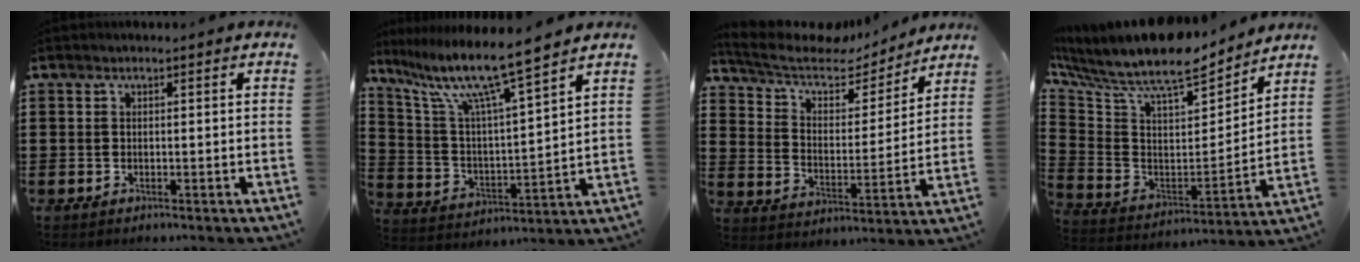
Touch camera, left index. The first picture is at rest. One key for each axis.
{"total": 10.9, "fx": 8.7, "fy": 0.0, "fz": 6.5, "tx": -0.159, "ty": -0.054, "tz": 0.142}
{"total": 7.4, "fx": 6.2, "fy": 2.8, "fz": 3.1, "tx": -0.090, "ty": -0.031, "tz": 0.104}
{"total": 9.7, "fx": 8.6, "fy": 2.1, "fz": 3.9, "tx": -0.118, "ty": -0.070, "tz": 0.147}